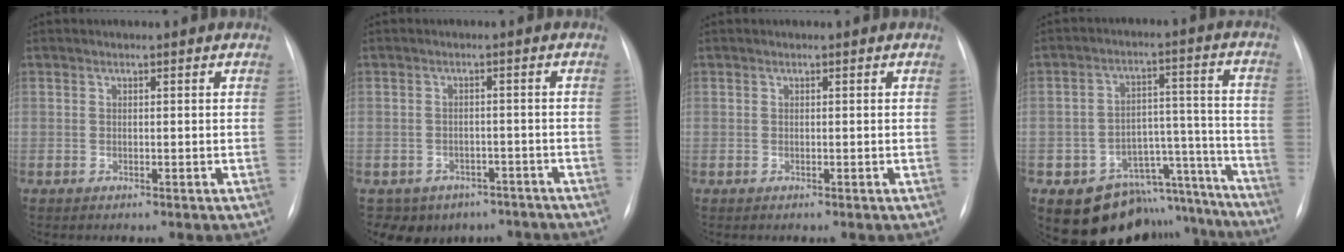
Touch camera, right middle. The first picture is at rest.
{"total": 8.1, "force": [-5.6, 5.7, 1.2], "torque": [-0.013, 0.017, -0.057]}
{"total": 0.0}
{"total": 15.2, "force": [-13.0, 7.6, 2.2], "torque": [-0.002, 0.087, -0.169]}